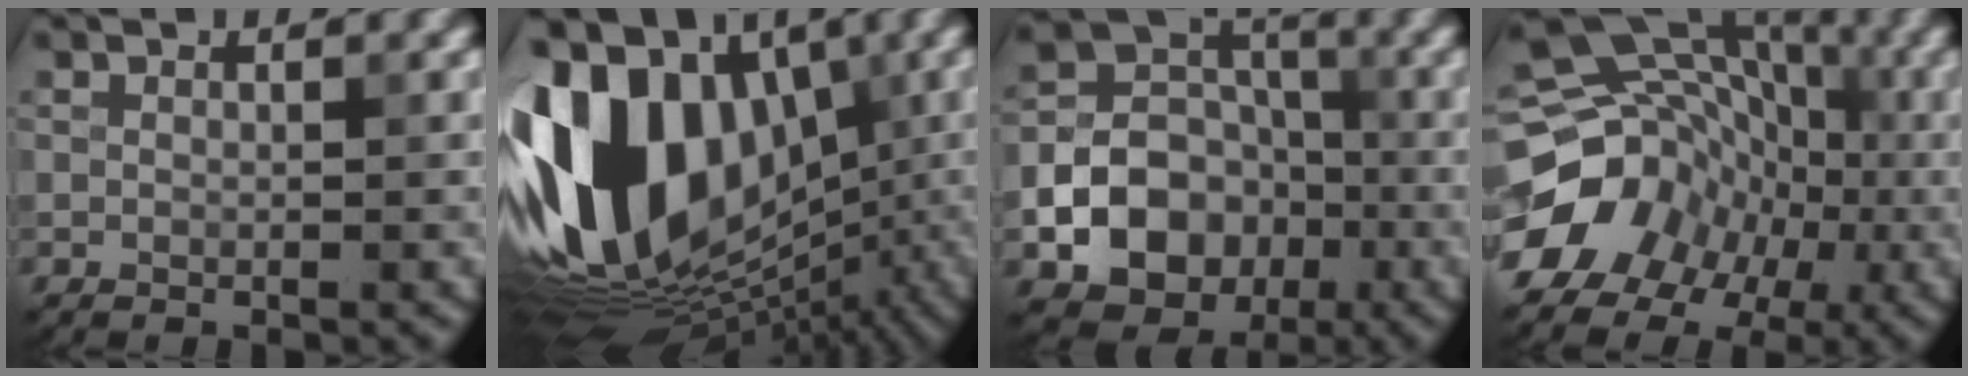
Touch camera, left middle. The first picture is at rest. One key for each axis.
{"total": 18.7, "fx": 1.0, "fy": 12.3, "fz": 14.0, "tx": -0.250, "ty": 0.033, "tz": 0.010}
{"total": 11.1, "fx": -3.7, "fy": 9.1, "fz": 5.2, "tx": -0.079, "ty": -0.023, "tz": -0.086}
{"total": 13.9, "fx": -5.0, "fy": 11.9, "fz": 5.1, "tx": -0.100, "ty": -0.015, "tz": -0.100}